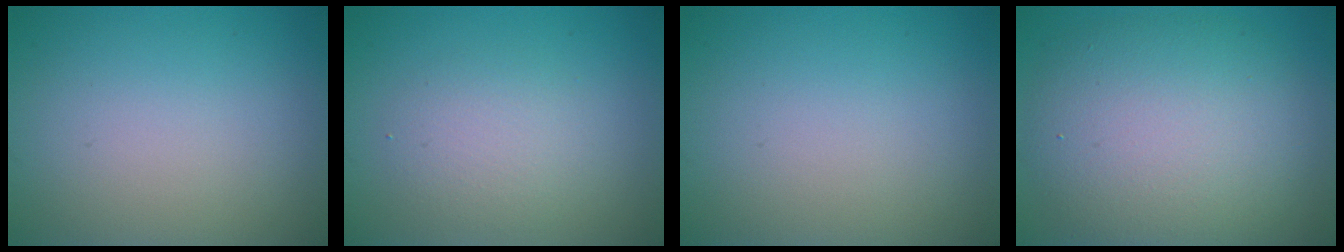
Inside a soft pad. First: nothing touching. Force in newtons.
{"total": 2.7, "press": 2.6, "slide": 0.3}
{"total": 0.0}
{"total": 9.3, "press": 9.3, "slide": 0.3}